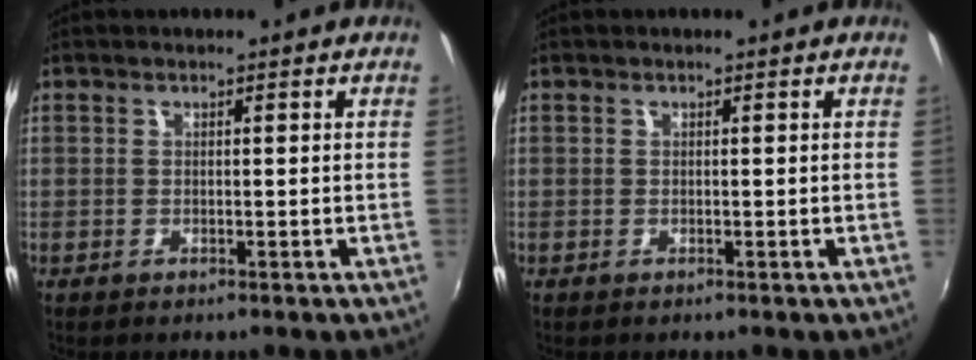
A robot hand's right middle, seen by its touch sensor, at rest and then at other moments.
{"total": 0.0}